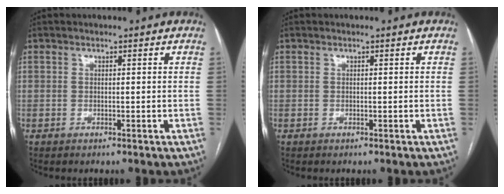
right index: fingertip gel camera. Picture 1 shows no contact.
{"total": 0.0}